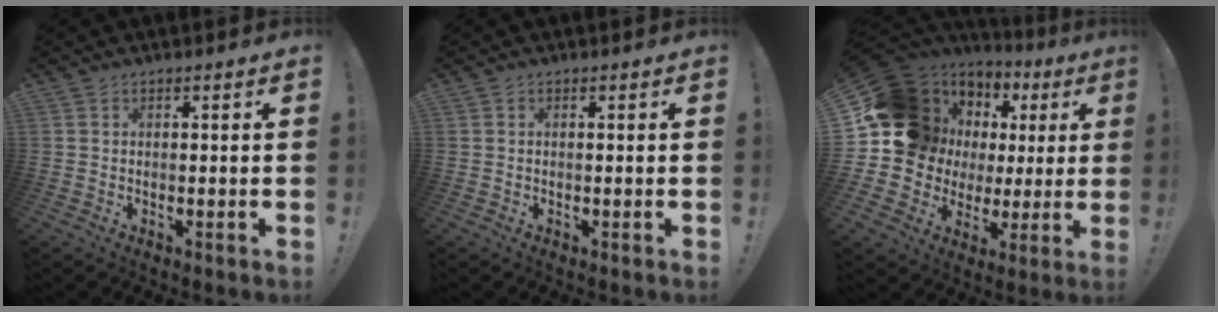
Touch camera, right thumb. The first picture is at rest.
{"total": 0.0}
{"total": 16.7, "force": [5.9, 13.6, 7.6], "torque": [-0.105, -0.051, 0.148]}